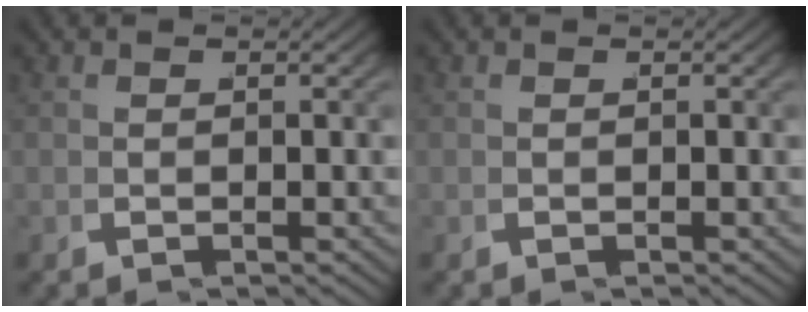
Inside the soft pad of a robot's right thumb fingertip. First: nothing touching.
{"total": 0.0}